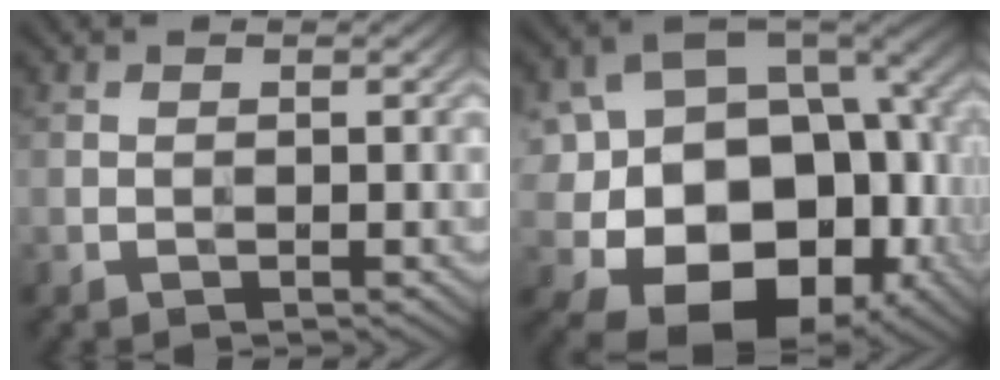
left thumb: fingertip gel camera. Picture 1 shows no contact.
{"total": 20.9, "force": [-5.3, 15.2, 13.5], "torque": [-0.248, -0.037, -0.053]}